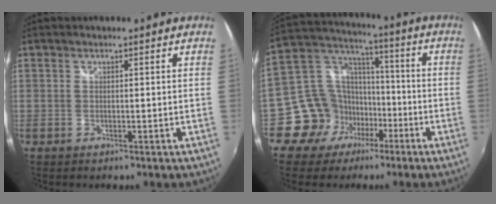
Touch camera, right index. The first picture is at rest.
{"total": 12.5, "force": [-5.8, 10.7, 2.7], "torque": [-0.066, 0.057, -0.089]}